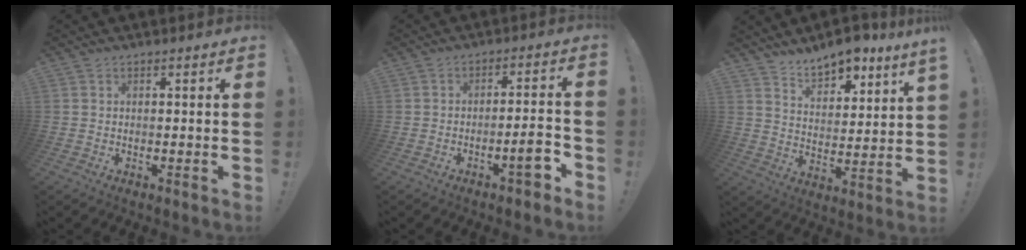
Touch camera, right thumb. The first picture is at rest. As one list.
[{"total": 7.1, "force": [-3.8, 1.3, 5.9], "torque": [-0.079, 0.014, -0.061]}, {"total": 9.2, "force": [8.2, 2.3, 3.3], "torque": [-0.056, -0.063, 0.149]}]